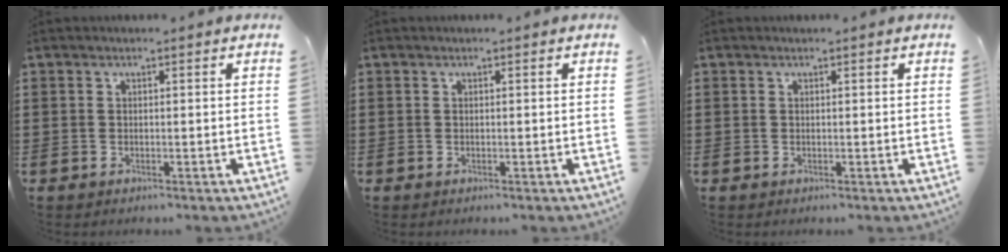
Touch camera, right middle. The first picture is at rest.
{"total": 0.0}
{"total": 0.0}